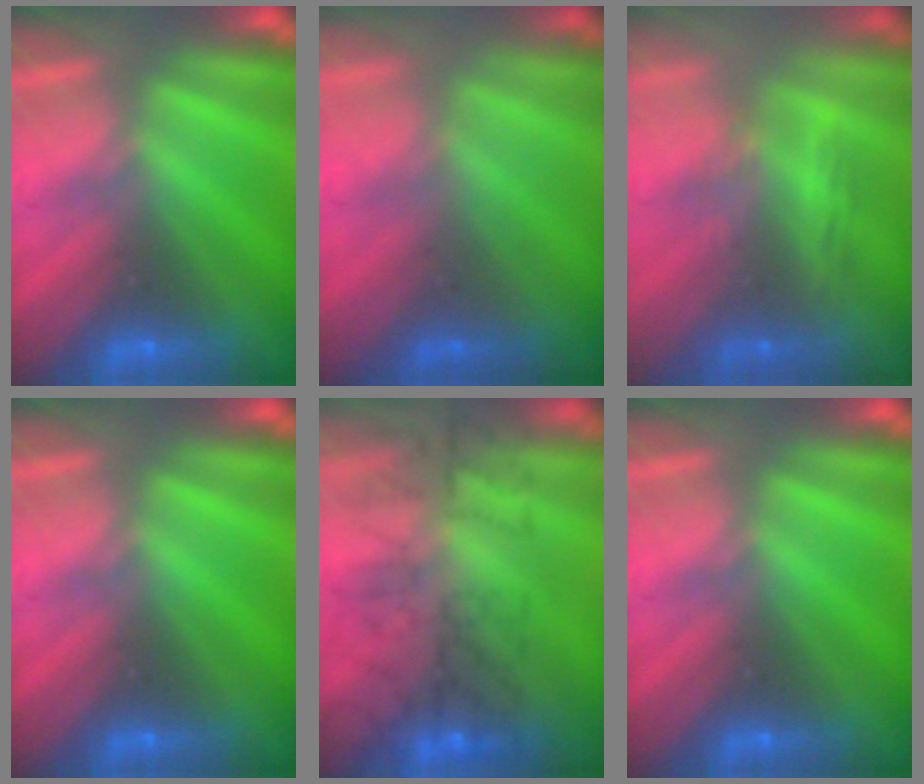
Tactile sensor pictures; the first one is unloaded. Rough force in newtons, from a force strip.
{"total": 1.1}
{"total": 3.9}
{"total": 0.0}
{"total": 8.6}
{"total": 0.0}